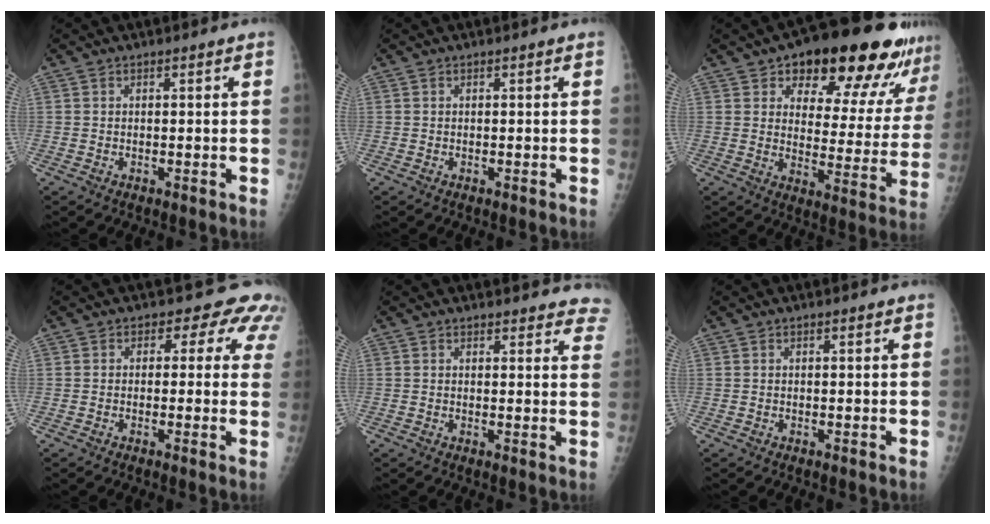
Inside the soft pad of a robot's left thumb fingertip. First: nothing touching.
{"total": 0.0}
{"total": 22.4, "force": [15.6, 8.5, 13.6], "torque": [-0.136, -0.059, 0.205]}
{"total": 5.8, "force": [3.9, 3.9, 1.7], "torque": [0.019, -0.010, 0.018]}
{"total": 9.3, "force": [8.6, 3.0, 1.9], "torque": [0.030, -0.032, 0.072]}
{"total": 0.7, "force": [0.5, 0.0, 0.4], "torque": [-0.008, 0.001, 0.009]}